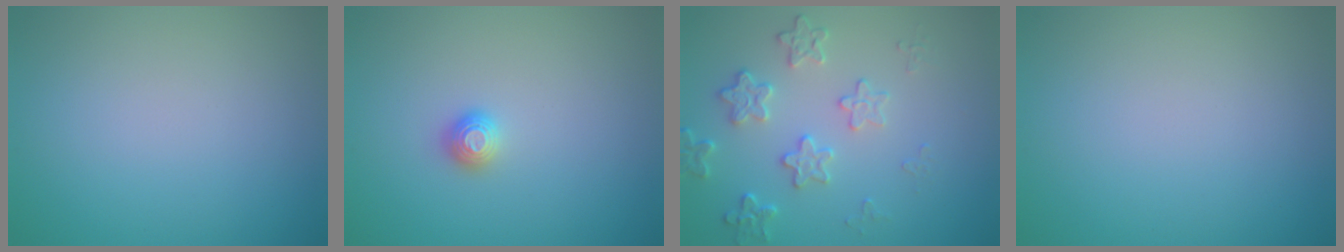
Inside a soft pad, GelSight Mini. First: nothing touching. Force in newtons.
{"total": 1.1, "press": 1.0, "slide": 0.2}
{"total": 2.9, "press": 2.3, "slide": 1.8}
{"total": 0.0}